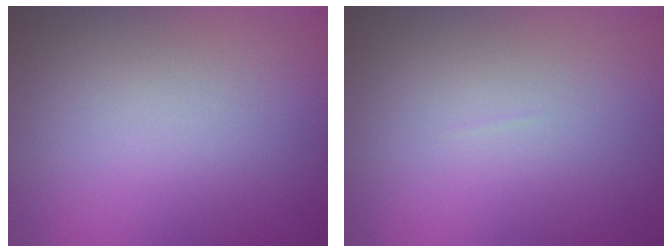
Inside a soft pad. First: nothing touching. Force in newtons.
{"total": 0.0}